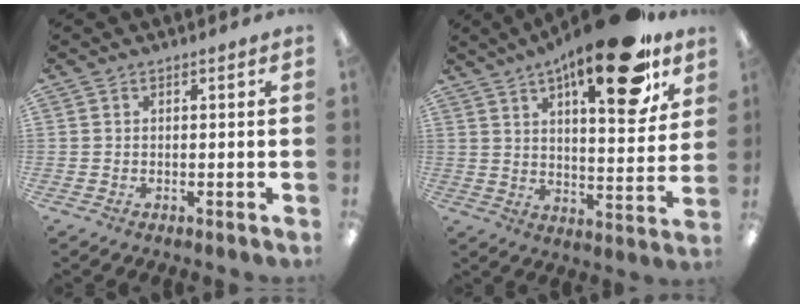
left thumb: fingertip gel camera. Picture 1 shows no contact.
{"total": 22.1, "force": [13.6, 7.3, 15.9], "torque": [-0.221, -0.073, 0.211]}